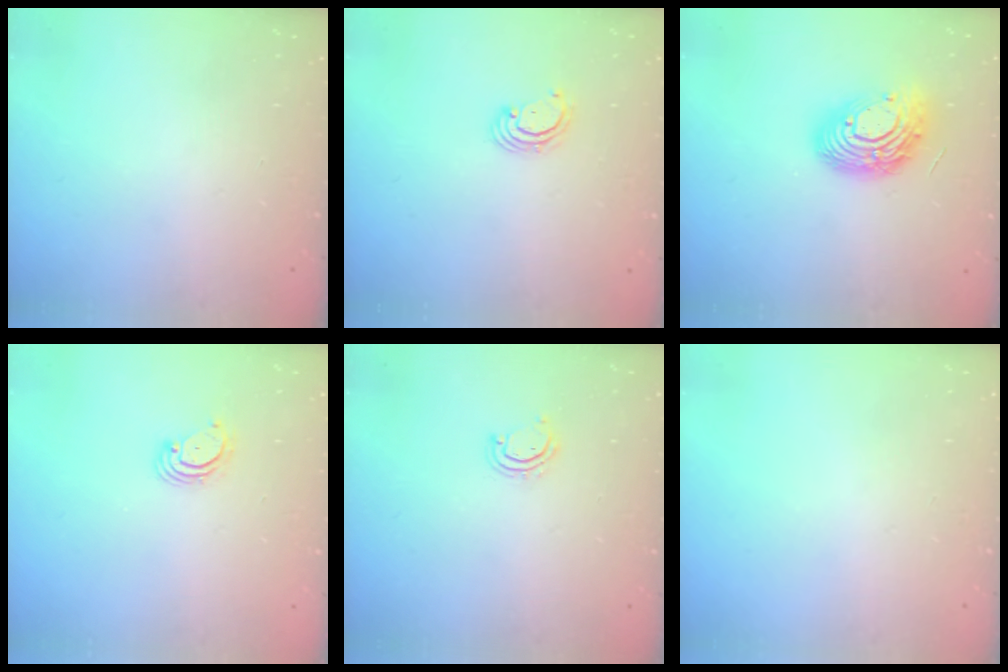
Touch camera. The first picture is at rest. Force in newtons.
{"total": 2.3, "press": 2.3, "slide": 0.1}
{"total": 15.0, "press": 15.0, "slide": 1.2}
{"total": 3.1, "press": 3.1, "slide": 0.3}
{"total": 4.0, "press": 4.0, "slide": 0.3}
{"total": 0.0}